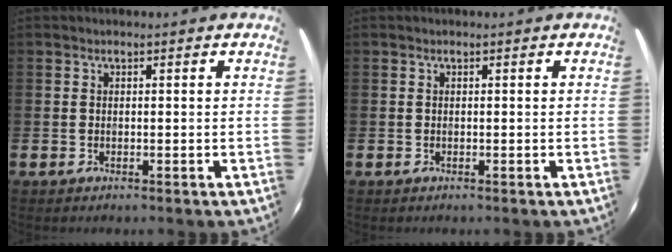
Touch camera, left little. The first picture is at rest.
{"total": 0.0}